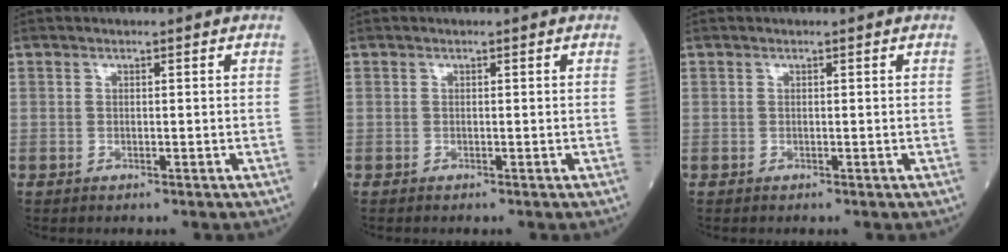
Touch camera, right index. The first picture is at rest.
{"total": 0.0}
{"total": 0.0}